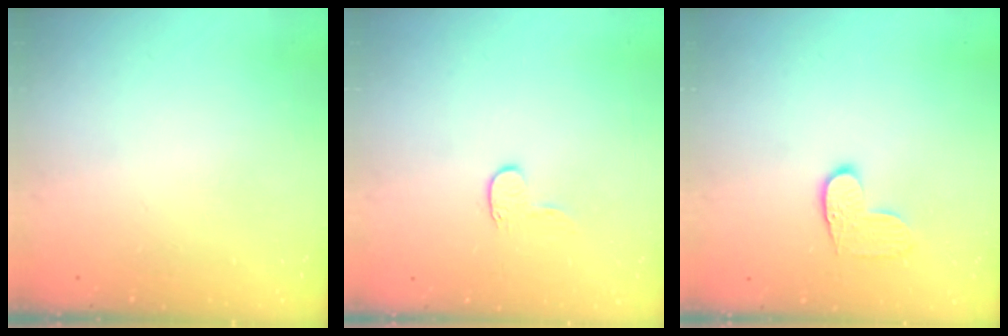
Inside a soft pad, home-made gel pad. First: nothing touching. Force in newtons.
{"total": 4.7, "press": 4.7, "slide": 0.5}
{"total": 6.1, "press": 6.1, "slide": 0.4}